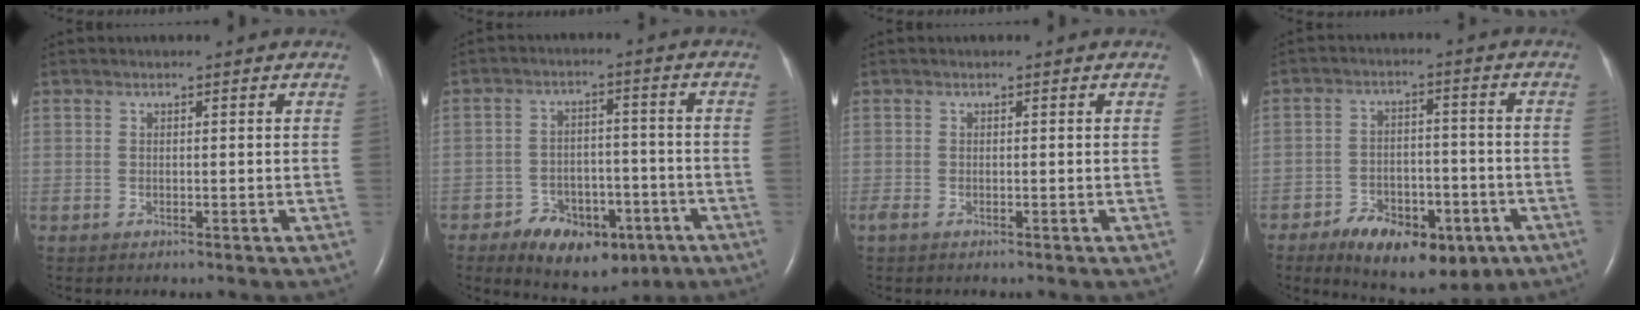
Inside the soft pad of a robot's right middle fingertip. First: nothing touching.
{"total": 11.0, "force": [-6.2, 6.4, 6.5], "torque": [-0.094, 0.013, -0.086]}
{"total": 0.7, "force": [-0.5, 0.2, 0.4], "torque": [-0.015, -0.003, -0.009]}
{"total": 15.6, "force": [-9.2, 7.1, 10.3], "torque": [-0.146, 0.004, -0.134]}